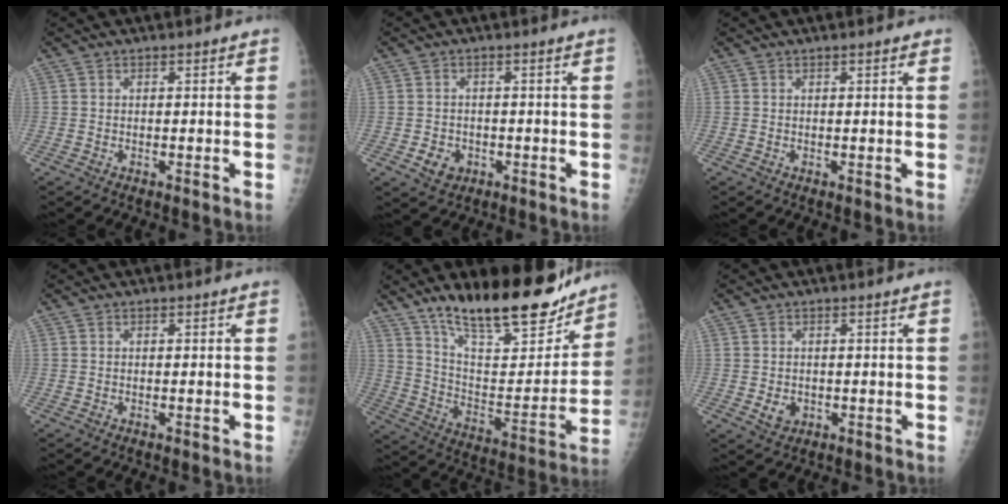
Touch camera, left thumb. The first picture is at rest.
{"total": 3.5, "force": [-1.1, 2.9, 1.6], "torque": [-0.018, 0.003, -0.010]}
{"total": 0.9, "force": [0.6, 0.2, 0.7], "torque": [-0.010, 0.000, 0.006]}
{"total": 0.0}
{"total": 24.6, "force": [18.5, 7.8, 14.2], "torque": [-0.180, -0.089, 0.301]}
{"total": 2.4, "force": [-0.1, 1.9, 1.5], "torque": [-0.019, -0.002, 0.005]}